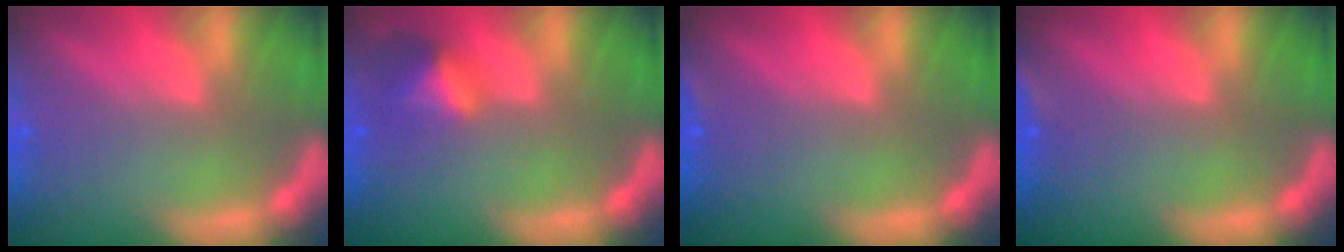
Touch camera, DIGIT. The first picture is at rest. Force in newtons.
{"total": 2.9}
{"total": 0.9}
{"total": 1.4}